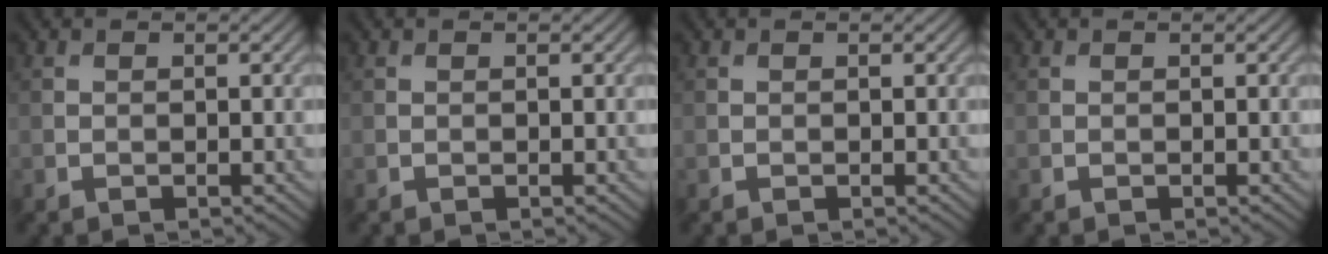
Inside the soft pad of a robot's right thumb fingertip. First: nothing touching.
{"total": 0.0}
{"total": 0.0}
{"total": 0.0}